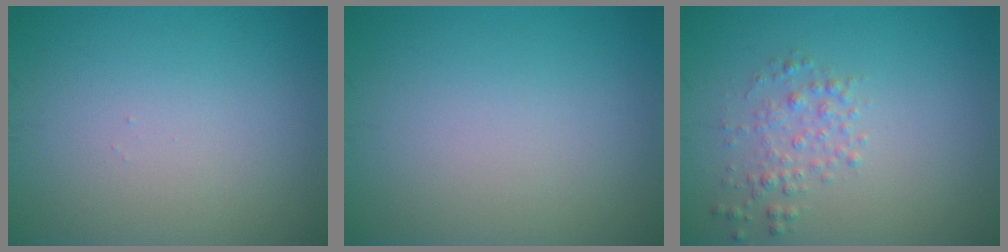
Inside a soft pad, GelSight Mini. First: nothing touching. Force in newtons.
{"total": 0.0}
{"total": 1.9, "press": 1.9, "slide": 0.0}